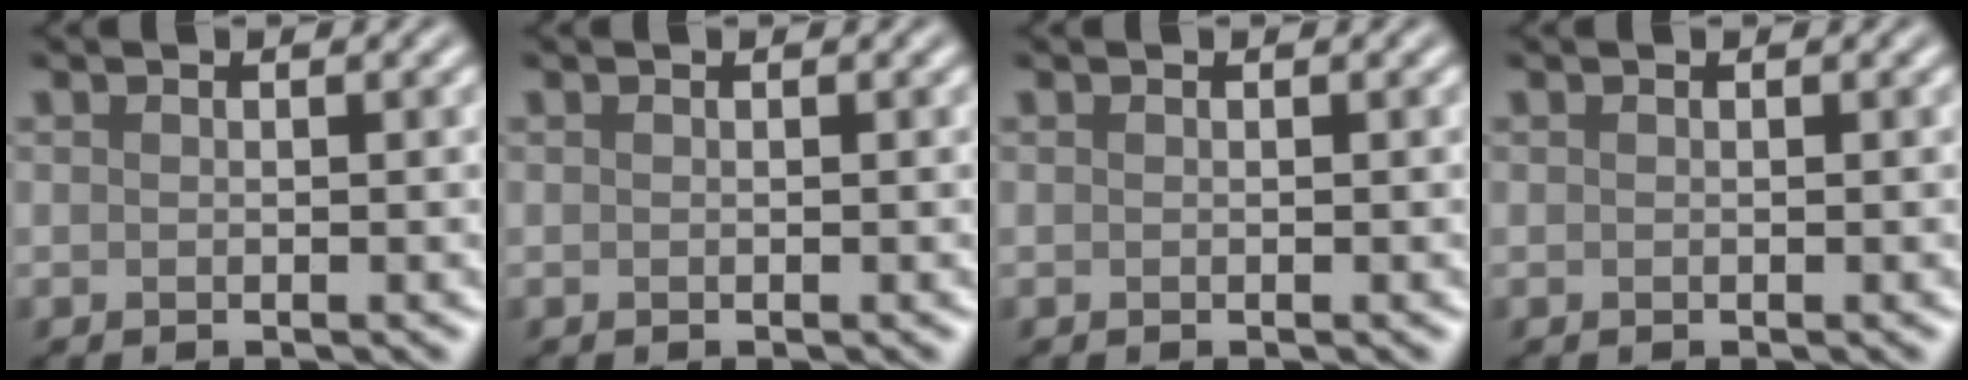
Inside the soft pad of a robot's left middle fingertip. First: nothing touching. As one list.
[{"total": 0.0}, {"total": 0.0}, {"total": 0.0}]